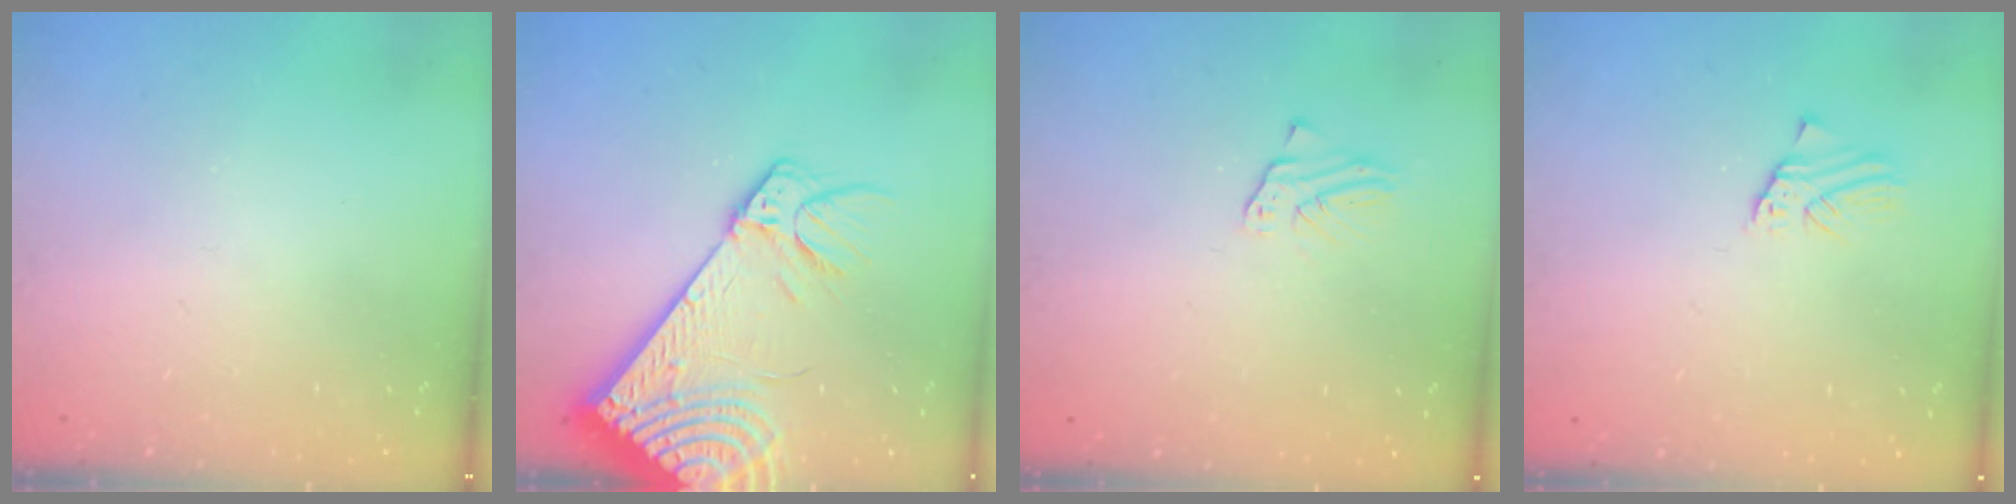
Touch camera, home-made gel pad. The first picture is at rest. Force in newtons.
{"total": 16.8, "press": 16.4, "slide": 3.4}
{"total": 1.2, "press": 1.2, "slide": 0.1}
{"total": 1.4, "press": 1.4, "slide": 0.1}